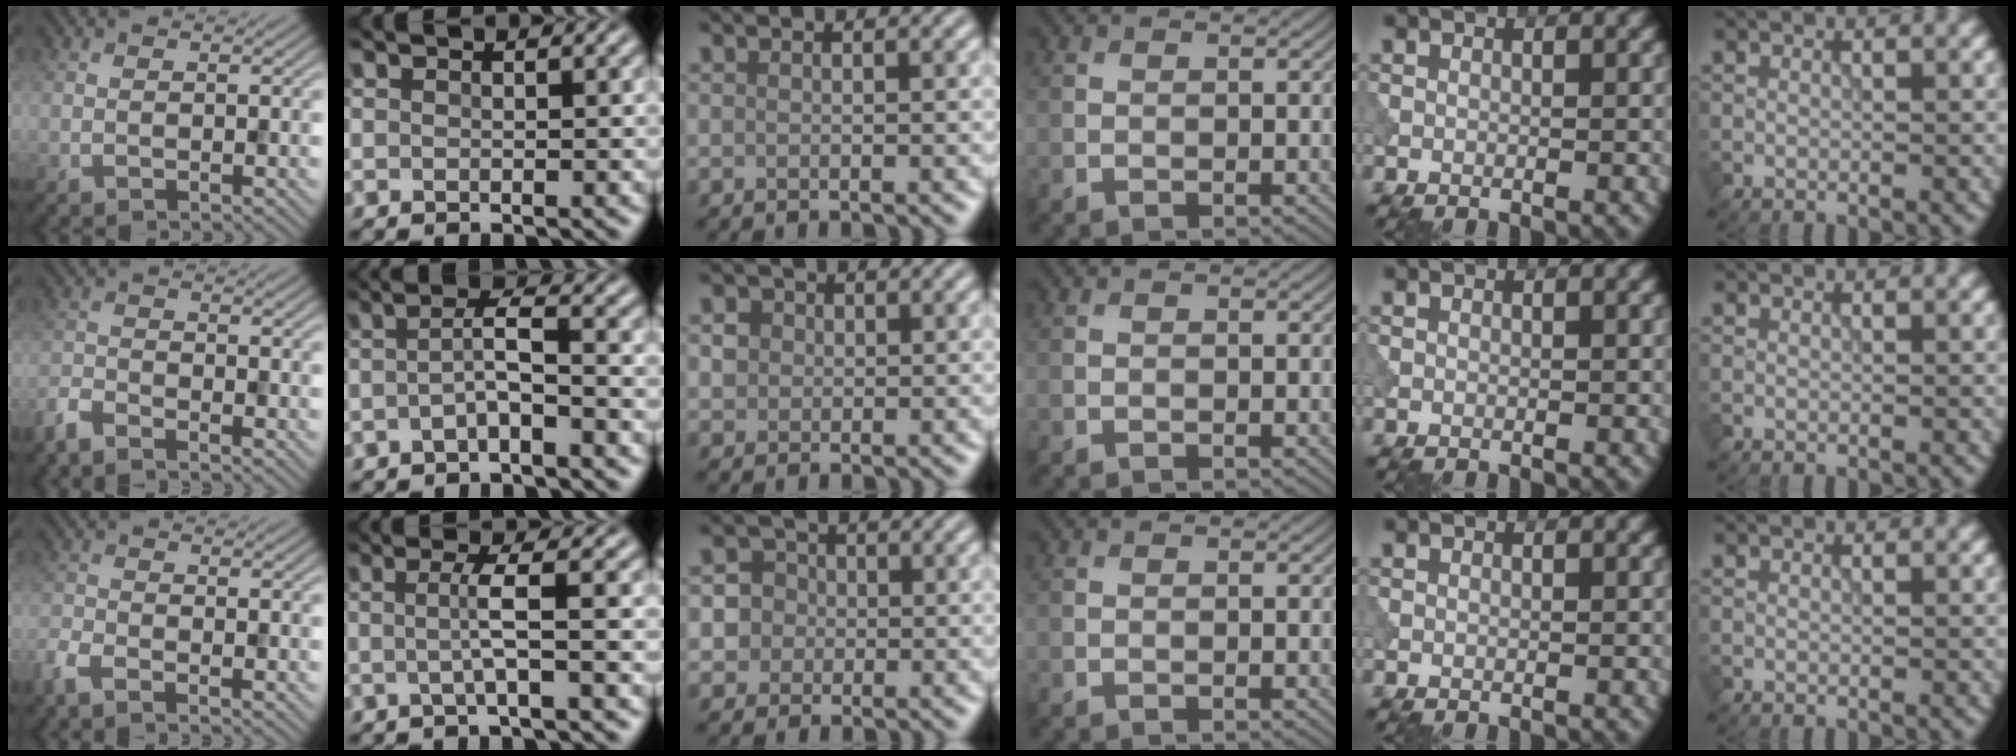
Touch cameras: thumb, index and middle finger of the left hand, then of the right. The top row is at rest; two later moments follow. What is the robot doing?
{"motion": "dispense", "object": "pipette"}